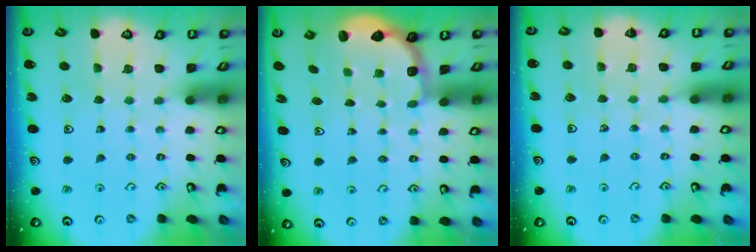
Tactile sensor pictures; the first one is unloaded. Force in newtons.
{"total": 2.7, "press": 1.9, "slide": 1.9}
{"total": 3.3, "press": 3.3, "slide": 0.5}